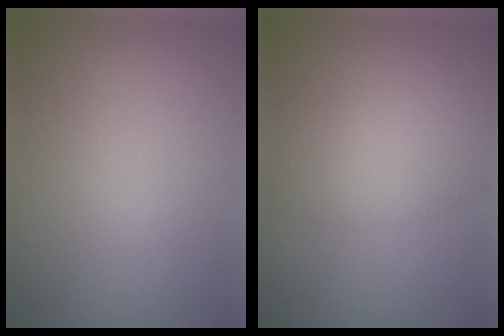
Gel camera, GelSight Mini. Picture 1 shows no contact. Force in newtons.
{"total": 4.4, "press": 4.4, "slide": 0.3}